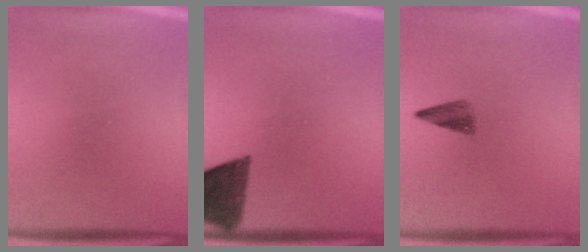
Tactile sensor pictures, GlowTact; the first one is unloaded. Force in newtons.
{"total": 9.0}
{"total": 2.7}